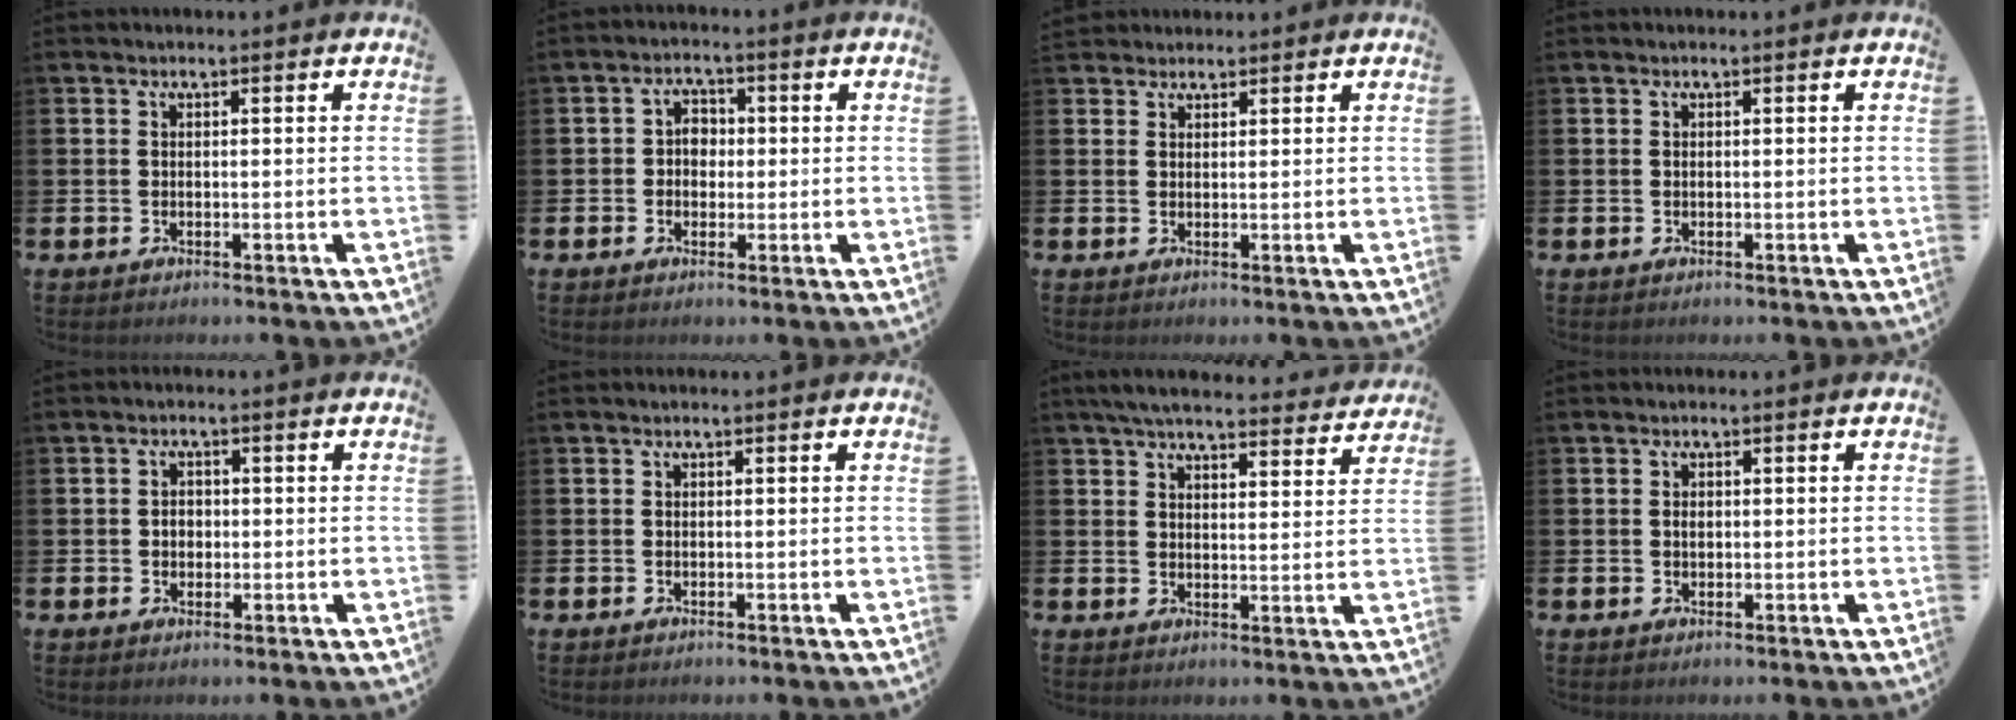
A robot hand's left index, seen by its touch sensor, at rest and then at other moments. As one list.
[{"total": 3.0, "force": [0.0, 2.6, 1.6], "torque": [-0.020, 0.005, -0.008]}, {"total": 2.0, "force": [1.8, 0.7, -0.1], "torque": [0.005, -0.002, 0.033]}, {"total": 0.0}, {"total": 1.9, "force": [0.0, 1.6, 1.1], "torque": [-0.005, 0.002, -0.006]}, {"total": 0.0}, {"total": 5.6, "force": [5.3, 0.9, 1.7], "torque": [-0.038, -0.031, 0.091]}, {"total": 1.0, "force": [0.1, 0.7, 0.7], "torque": [-0.006, 0.001, -0.001]}]